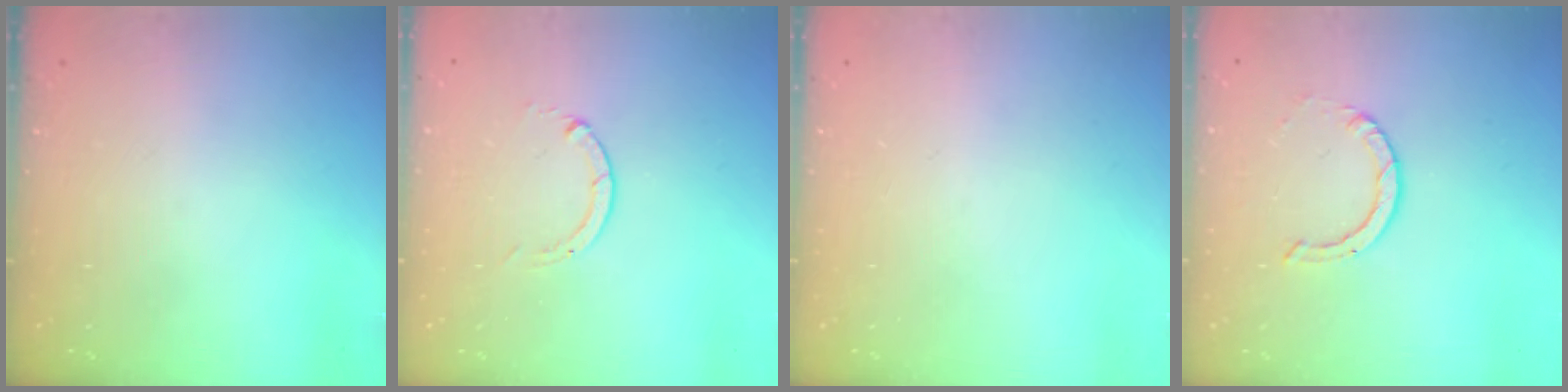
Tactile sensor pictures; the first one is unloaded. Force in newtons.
{"total": 0.0}
{"total": 0.0}
{"total": 2.2, "press": 2.2, "slide": 0.2}